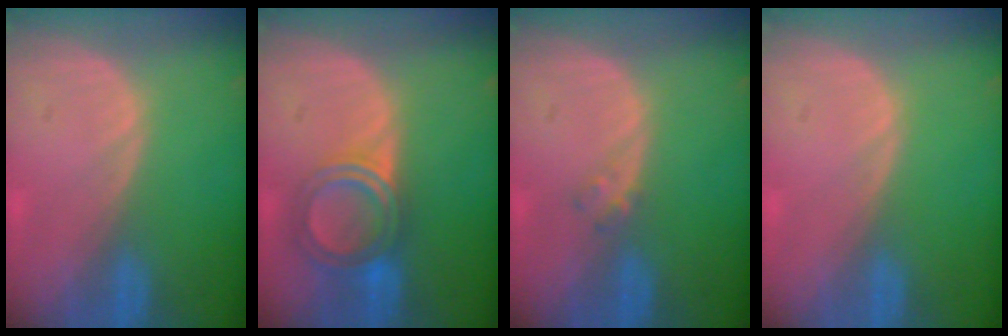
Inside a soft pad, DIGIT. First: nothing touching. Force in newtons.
{"total": 6.0, "press": 5.6, "slide": 2.0}
{"total": 1.2, "press": 1.2, "slide": 0.2}
{"total": 0.0}